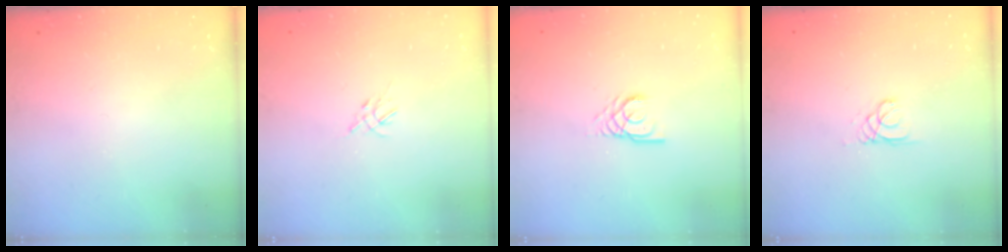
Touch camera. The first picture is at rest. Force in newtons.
{"total": 3.8, "press": 3.7, "slide": 0.8}
{"total": 2.7, "press": 2.7, "slide": 0.2}
{"total": 0.8, "press": 0.8, "slide": 0.1}